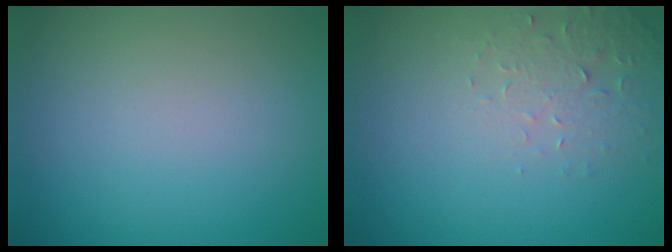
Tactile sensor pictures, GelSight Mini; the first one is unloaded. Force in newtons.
{"total": 2.2, "press": 2.2, "slide": 0.4}